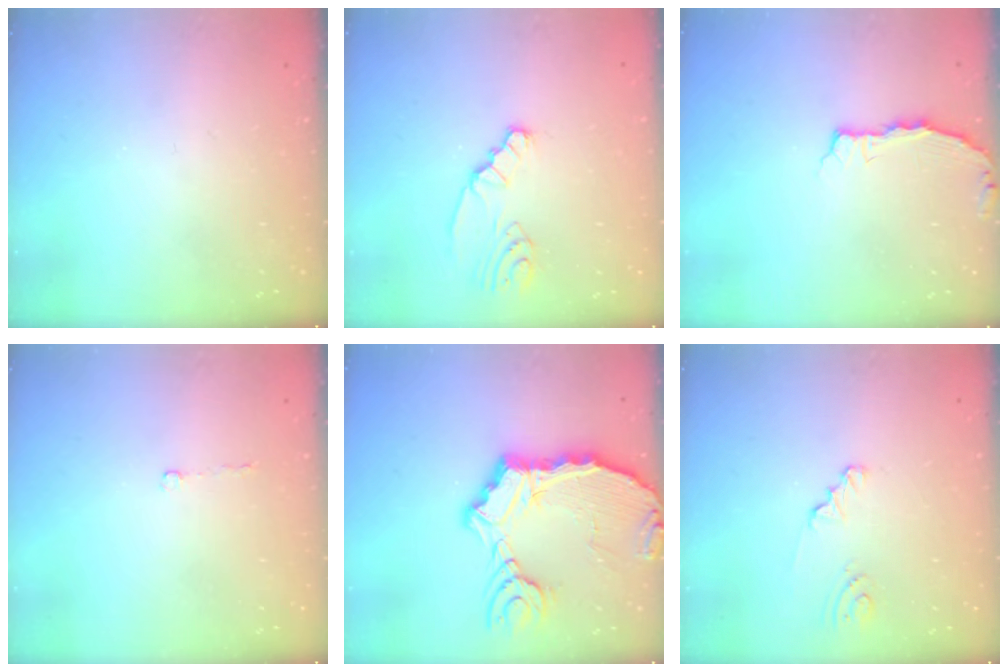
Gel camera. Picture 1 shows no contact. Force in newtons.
{"total": 2.3, "press": 2.2, "slide": 0.3}
{"total": 2.9, "press": 2.9, "slide": 0.3}
{"total": 2.6, "press": 2.5, "slide": 0.5}
{"total": 16.2, "press": 16.0, "slide": 2.0}
{"total": 1.9, "press": 1.9, "slide": 0.3}